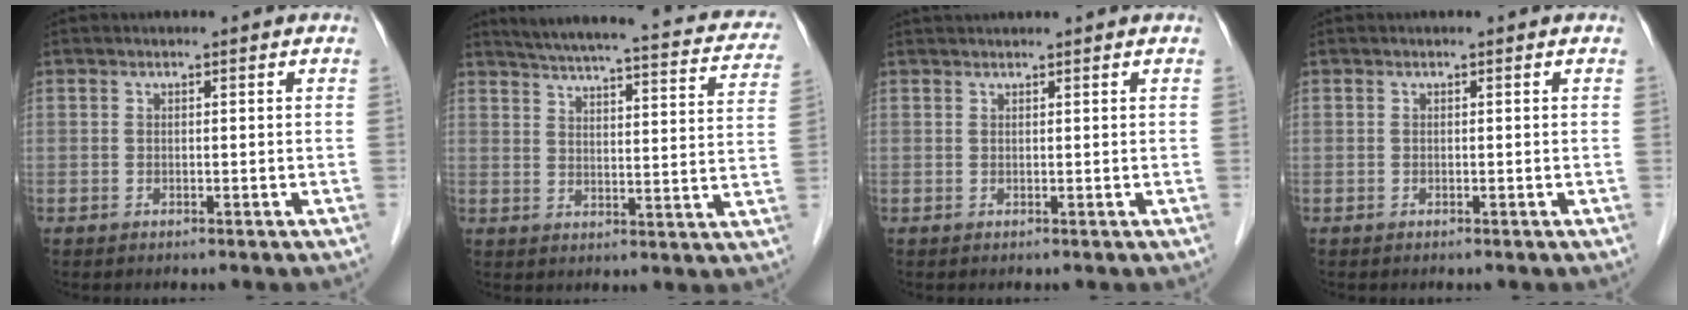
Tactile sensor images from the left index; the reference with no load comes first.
{"total": 24.1, "force": [20.9, 4.5, 11.1], "torque": [-0.158, -0.005, 0.245]}
{"total": 2.8, "force": [2.6, -0.2, 0.9], "torque": [-0.007, 0.029, 0.044]}
{"total": 0.0}